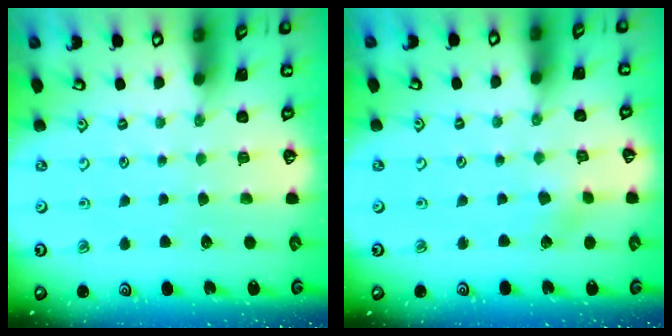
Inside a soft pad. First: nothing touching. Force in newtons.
{"total": 1.9, "press": 1.9, "slide": 0.2}